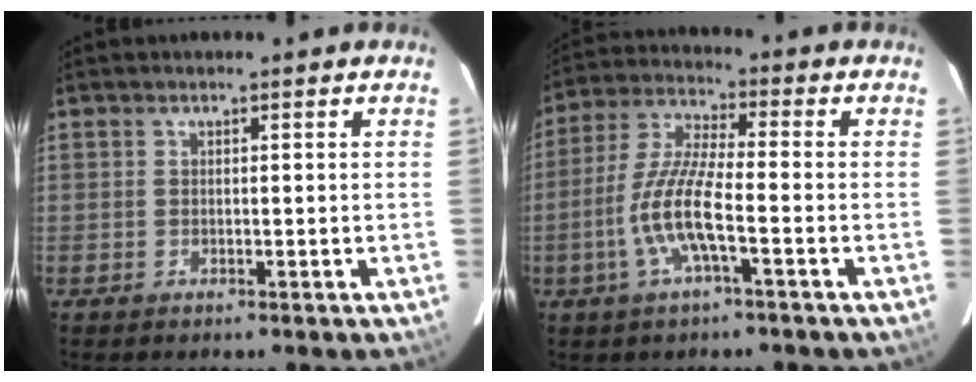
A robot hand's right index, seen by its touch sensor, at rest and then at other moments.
{"total": 10.3, "force": [-3.6, 1.6, 9.6], "torque": [-0.209, -0.003, -0.070]}